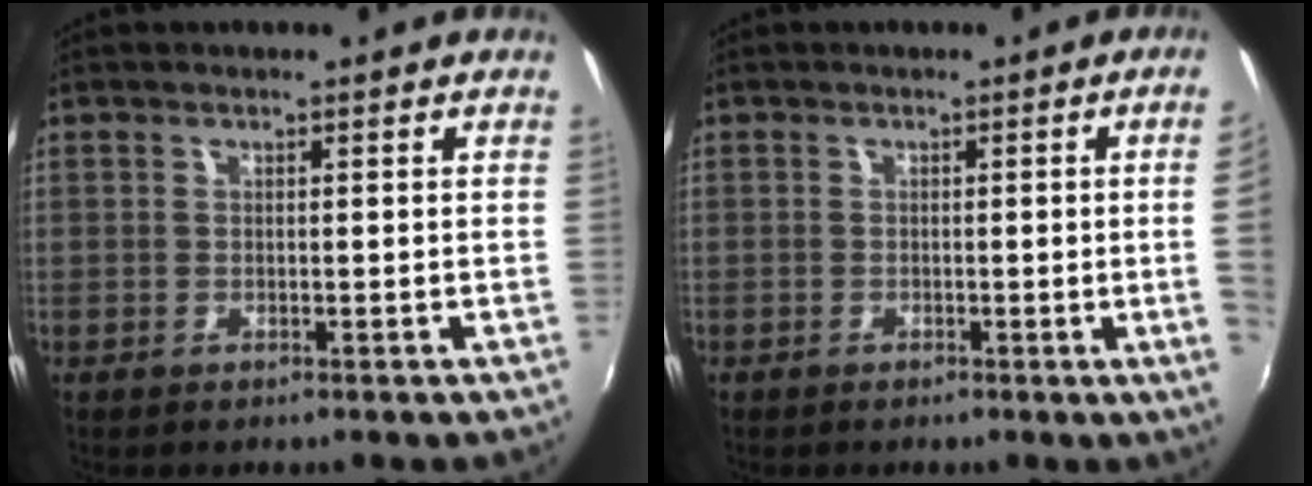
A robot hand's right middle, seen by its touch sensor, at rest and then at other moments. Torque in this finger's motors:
{"motor_torque": [1.07, -1.07, -0.43, -0.21]}